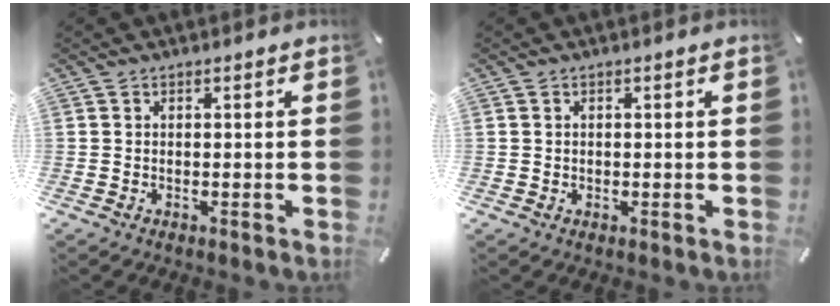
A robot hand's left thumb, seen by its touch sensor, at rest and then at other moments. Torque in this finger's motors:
{"motor_torque": [-0.14, -0.36, -0.01, 0.07, -0.03]}